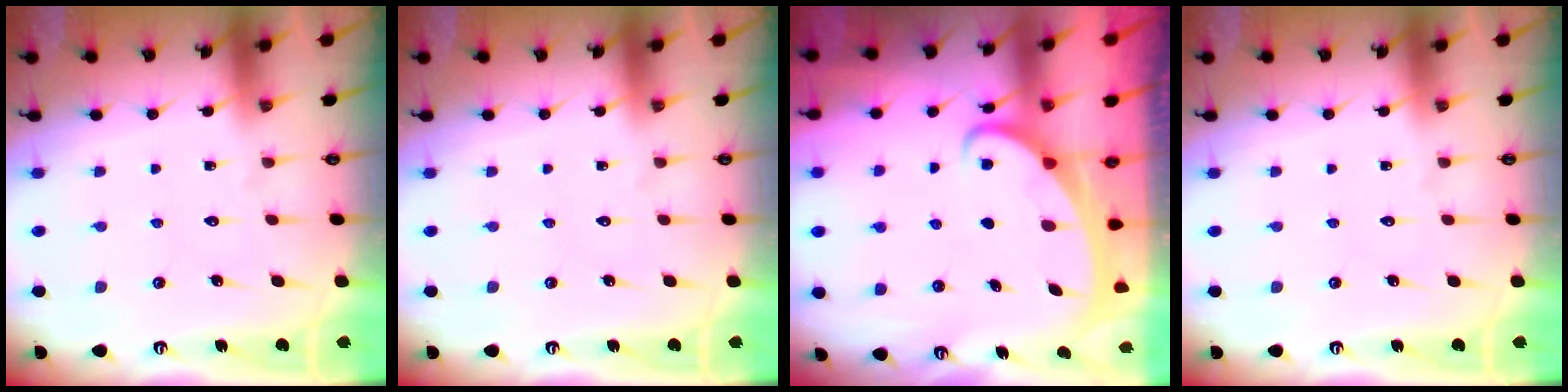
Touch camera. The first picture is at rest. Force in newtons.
{"total": 0.0}
{"total": 2.1, "press": 2.0, "slide": 0.3}
{"total": 0.0}